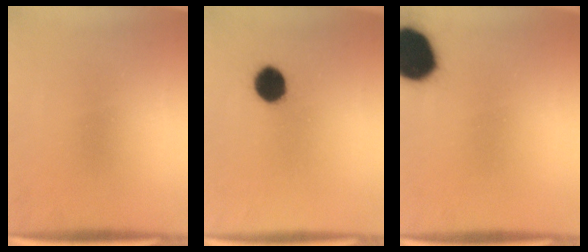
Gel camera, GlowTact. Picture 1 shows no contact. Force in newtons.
{"total": 7.0}
{"total": 18.0}